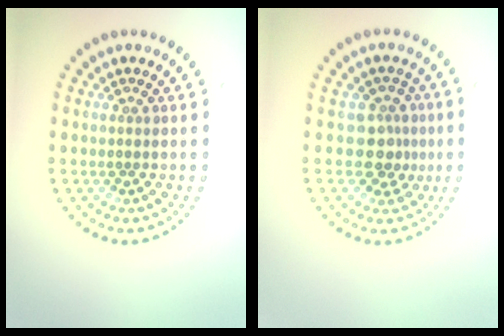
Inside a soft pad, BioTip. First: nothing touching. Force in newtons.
{"total": 2.5, "press": 2.0, "slide": 1.5}